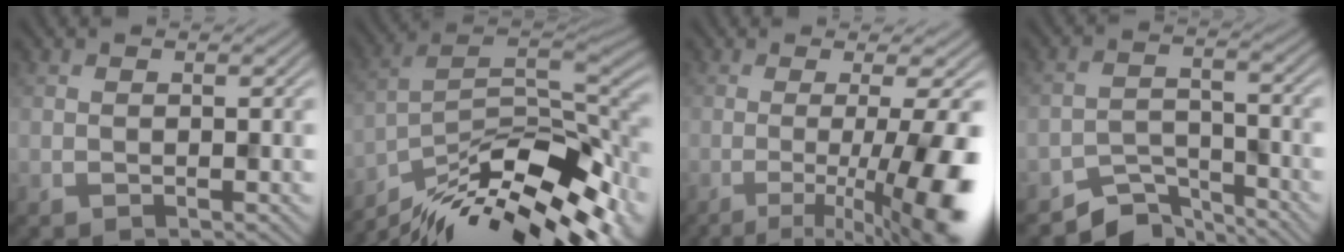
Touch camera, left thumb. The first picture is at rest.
{"total": 17.0, "force": [-12.8, 5.4, 9.7], "torque": [-0.204, -0.018, -0.206]}
{"total": 11.7, "force": [-3.0, 2.5, 11.1], "torque": [-0.151, -0.004, -0.047]}
{"total": 5.7, "force": [-5.0, 2.2, 1.7], "torque": [-0.024, -0.005, -0.097]}